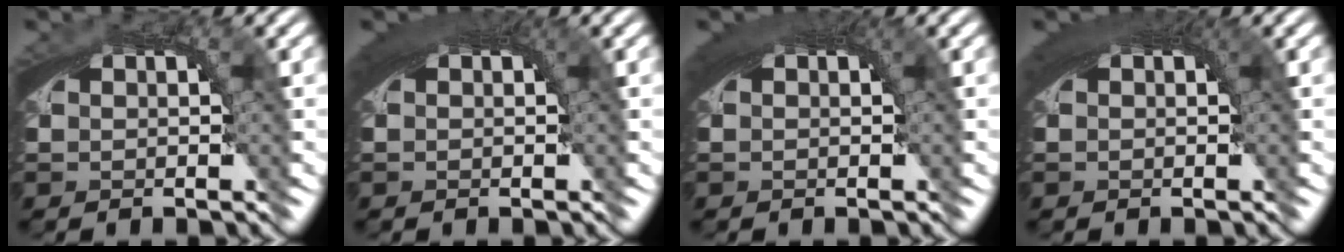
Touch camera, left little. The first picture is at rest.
{"total": 2.7, "force": [1.0, 0.7, 2.4], "torque": [-0.028, 0.007, 0.013]}
{"total": 2.7, "force": [1.0, 0.7, 2.4], "torque": [-0.026, 0.007, 0.013]}
{"total": 2.9, "force": [1.2, 0.8, 2.6], "torque": [-0.027, 0.009, 0.014]}